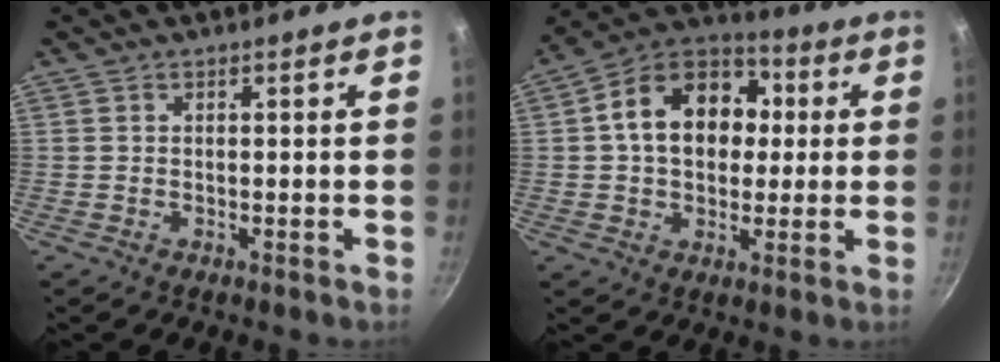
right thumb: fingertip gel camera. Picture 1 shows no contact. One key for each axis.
{"total": 16.5, "fx": 2.2, "fy": 12.3, "fz": 10.8, "tx": -0.147, "ty": 0.030, "tz": 0.018}